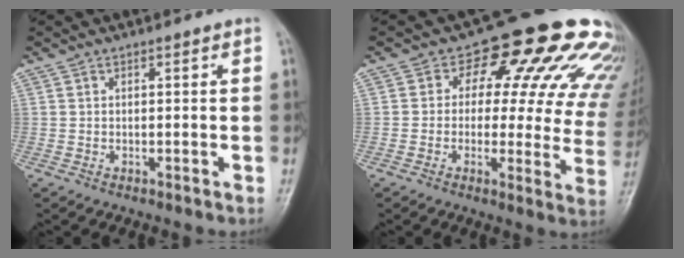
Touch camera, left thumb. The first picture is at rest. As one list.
[{"total": 18.7, "force": [9.3, 9.7, 13.0], "torque": [-0.117, -0.013, 0.091]}]